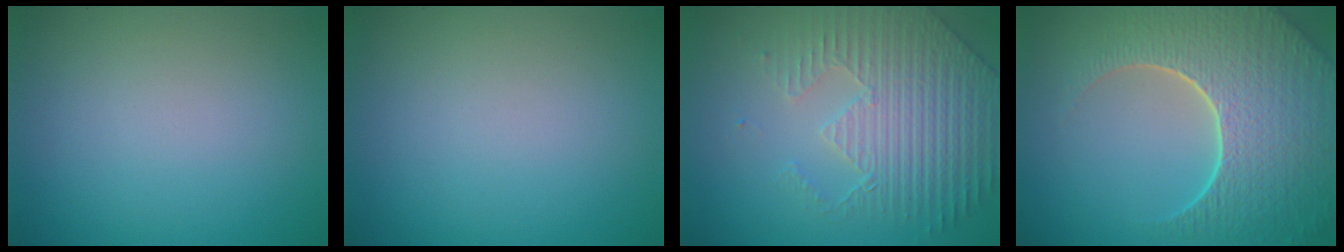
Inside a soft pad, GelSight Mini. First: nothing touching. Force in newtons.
{"total": 0.0}
{"total": 4.4, "press": 4.3, "slide": 1.1}
{"total": 8.9, "press": 6.1, "slide": 6.5}